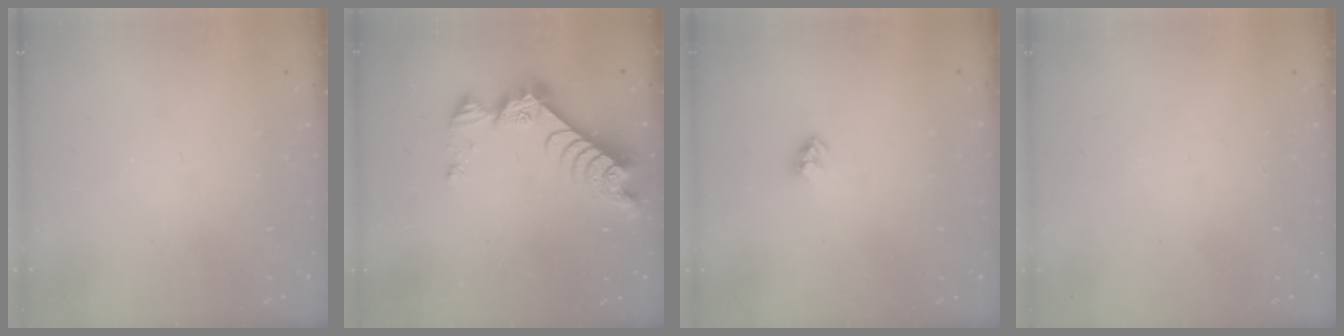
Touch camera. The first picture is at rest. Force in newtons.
{"total": 9.4, "press": 9.4, "slide": 0.9}
{"total": 2.3, "press": 2.3, "slide": 0.1}
{"total": 0.0}